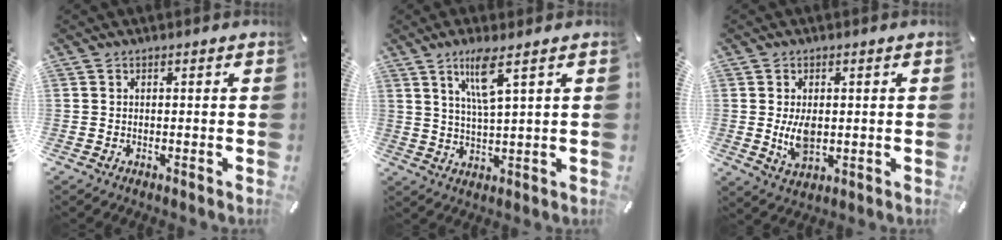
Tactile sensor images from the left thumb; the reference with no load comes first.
{"total": 7.8, "force": [4.3, 1.0, 6.4], "torque": [-0.121, -0.002, 0.070]}
{"total": 5.7, "force": [0.3, 3.5, 4.5], "torque": [-0.105, -0.006, -0.001]}